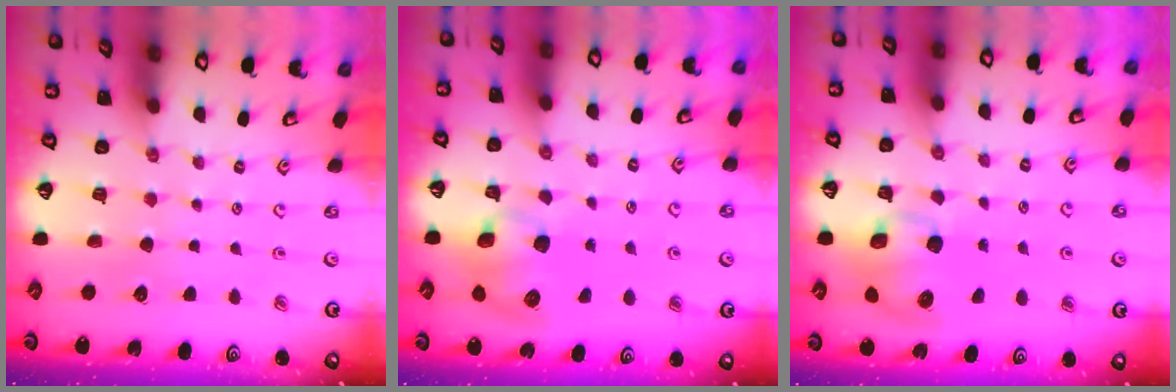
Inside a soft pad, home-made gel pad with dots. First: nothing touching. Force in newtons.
{"total": 8.6, "press": 8.5, "slide": 1.3}
{"total": 9.0, "press": 8.9, "slide": 1.3}